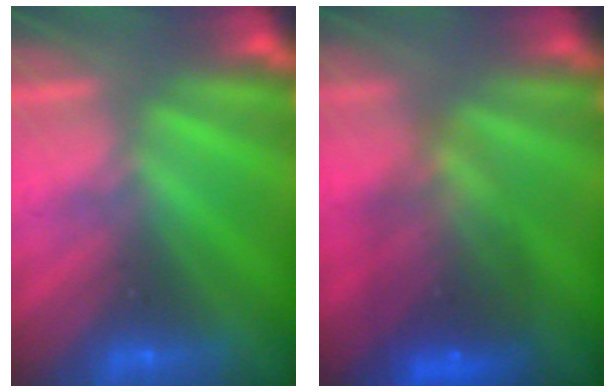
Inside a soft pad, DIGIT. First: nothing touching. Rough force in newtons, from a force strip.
{"total": 7.7}